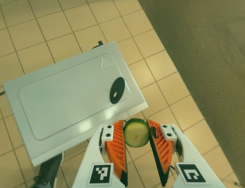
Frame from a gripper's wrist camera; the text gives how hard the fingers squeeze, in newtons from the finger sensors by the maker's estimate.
{"total": 8.1, "left": 7.8, "right": 8.4}